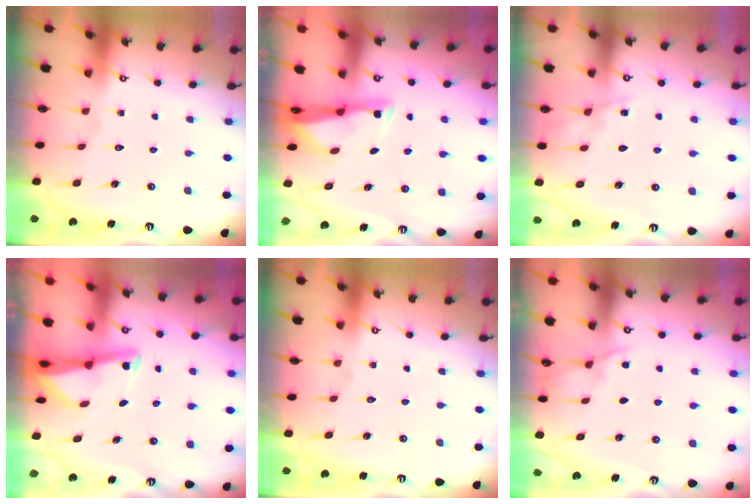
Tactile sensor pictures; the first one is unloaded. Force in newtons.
{"total": 2.7, "press": 2.7, "slide": 0.4}
{"total": 3.9, "press": 3.9, "slide": 0.5}
{"total": 2.9, "press": 2.8, "slide": 0.3}
{"total": 0.0}
{"total": 3.3, "press": 3.3, "slide": 0.5}